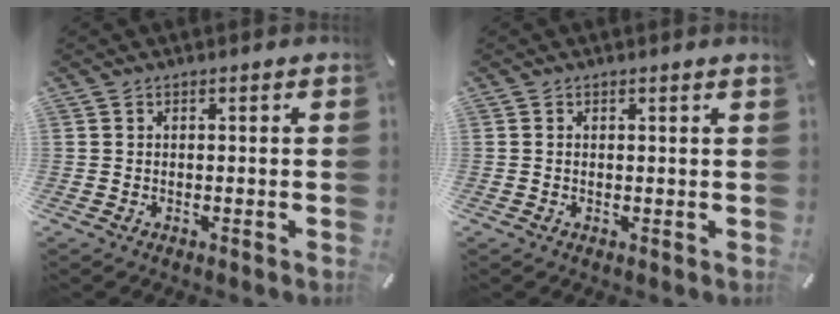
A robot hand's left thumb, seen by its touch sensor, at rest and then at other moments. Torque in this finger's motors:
{"motor_torque": [0.23, 0.15, 0.20, -0.28, 0.07]}